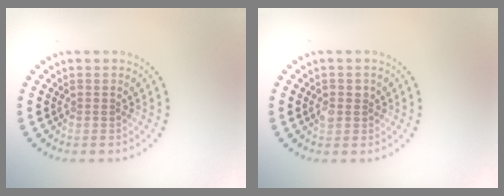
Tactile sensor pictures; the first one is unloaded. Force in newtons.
{"total": 1.6, "press": 1.6, "slide": 0.4}